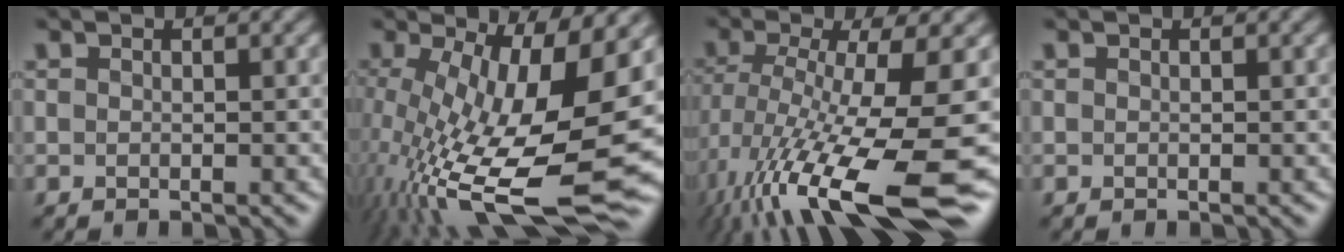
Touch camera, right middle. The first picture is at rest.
{"total": 15.8, "force": [-2.2, 6.0, 14.4], "torque": [-0.257, -0.025, -0.028]}
{"total": 14.3, "force": [-5.7, 3.9, 12.5], "torque": [-0.250, -0.030, -0.085]}
{"total": 0.0}